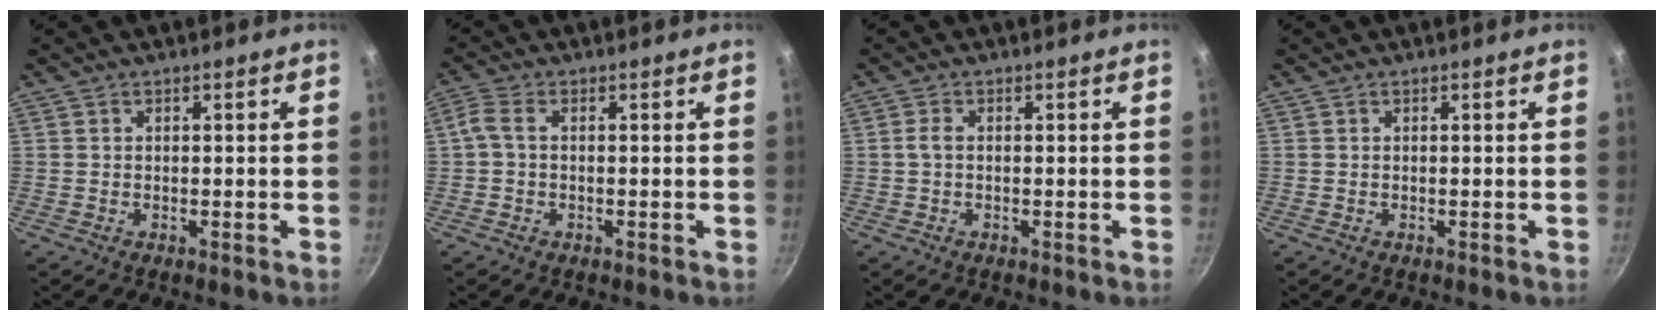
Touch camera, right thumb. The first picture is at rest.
{"total": 3.1, "force": [0.0, 1.6, 2.6], "torque": [-0.071, 0.013, -0.006]}
{"total": 1.6, "force": [-0.1, 0.8, 1.3], "torque": [-0.034, 0.006, -0.004]}
{"total": 0.0}